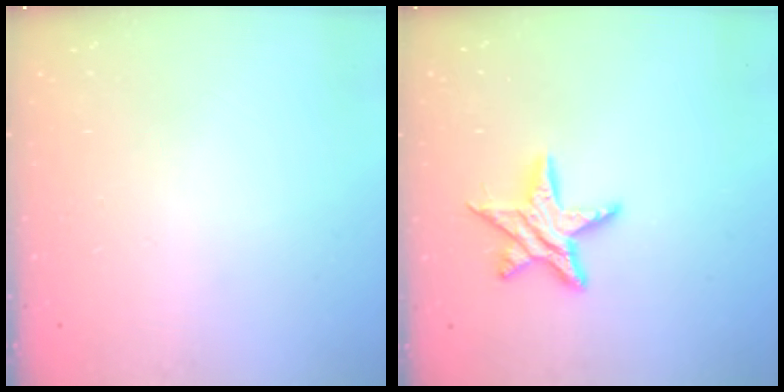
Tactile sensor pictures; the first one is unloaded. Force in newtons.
{"total": 10.6, "press": 10.6, "slide": 0.5}